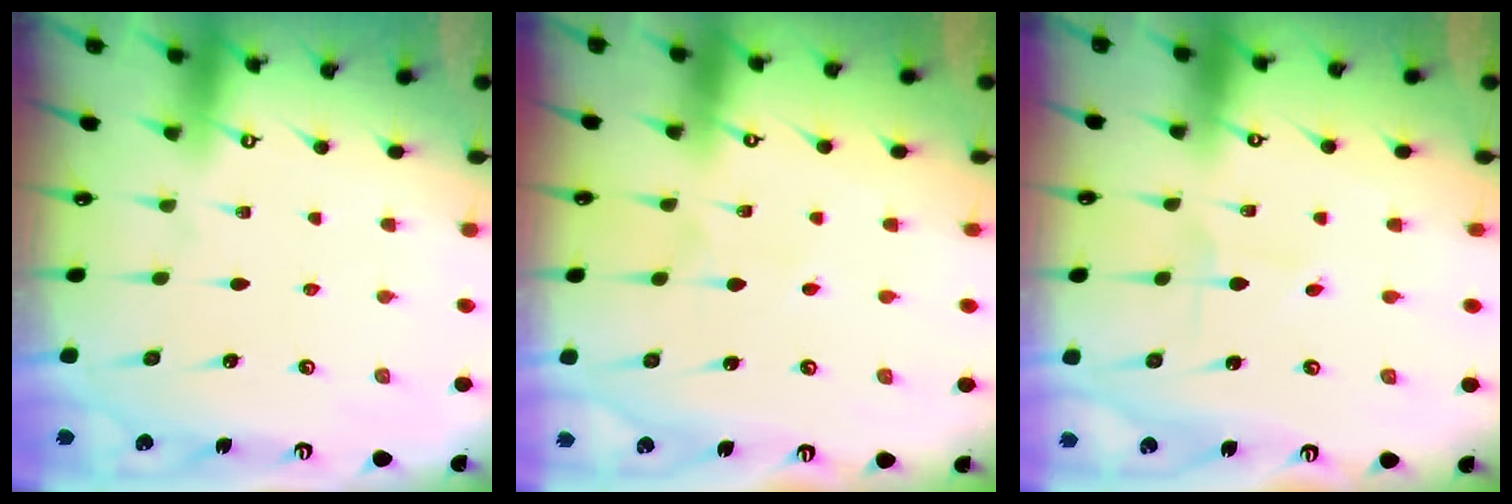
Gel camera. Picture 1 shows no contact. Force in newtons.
{"total": 2.7, "press": 2.7, "slide": 0.2}
{"total": 0.7, "press": 0.7, "slide": 0.0}